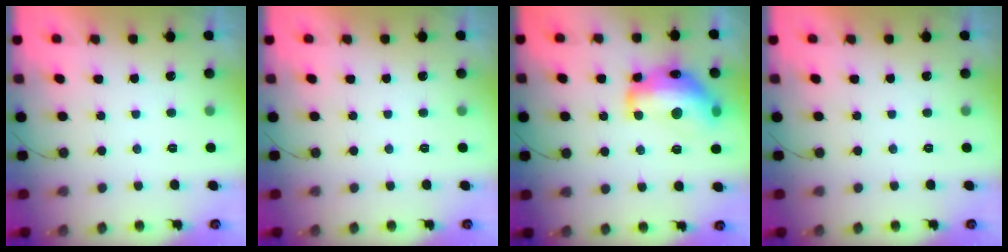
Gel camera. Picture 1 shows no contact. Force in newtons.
{"total": 0.0}
{"total": 18.6, "press": 18.5, "slide": 1.1}
{"total": 0.0}